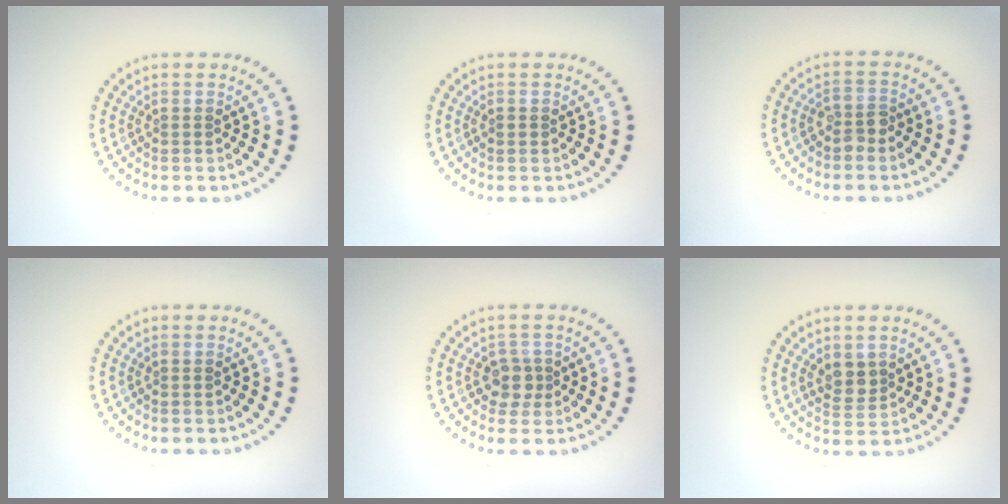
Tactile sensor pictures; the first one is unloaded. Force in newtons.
{"total": 0.6, "press": 0.6, "slide": 0.1}
{"total": 1.7, "press": 1.6, "slide": 0.6}
{"total": 0.0}
{"total": 2.0, "press": 1.7, "slide": 1.0}
{"total": 2.1, "press": 1.9, "slide": 0.9}